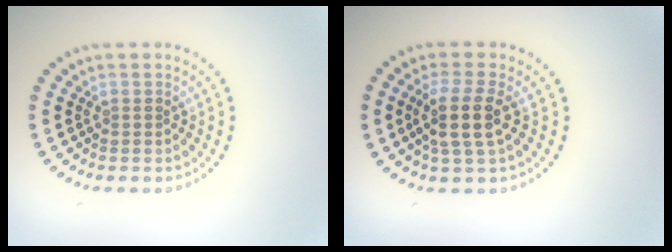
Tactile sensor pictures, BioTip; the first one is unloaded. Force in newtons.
{"total": 3.4, "press": 3.0, "slide": 1.5}